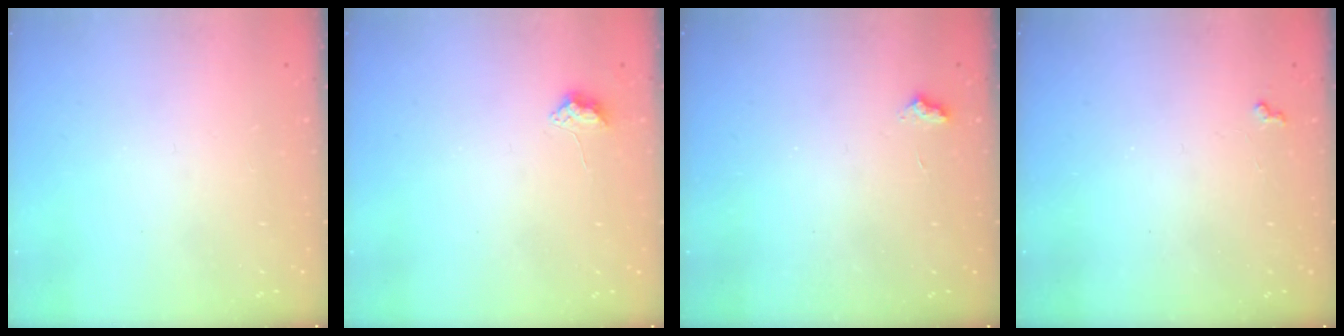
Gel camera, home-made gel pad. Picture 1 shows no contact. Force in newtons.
{"total": 3.8, "press": 3.8, "slide": 0.5}
{"total": 2.7, "press": 2.7, "slide": 0.4}
{"total": 4.1, "press": 4.0, "slide": 0.6}